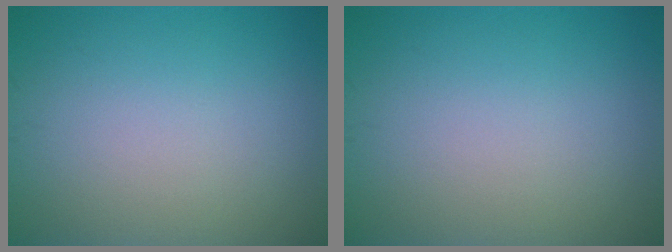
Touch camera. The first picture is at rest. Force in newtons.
{"total": 0.0}